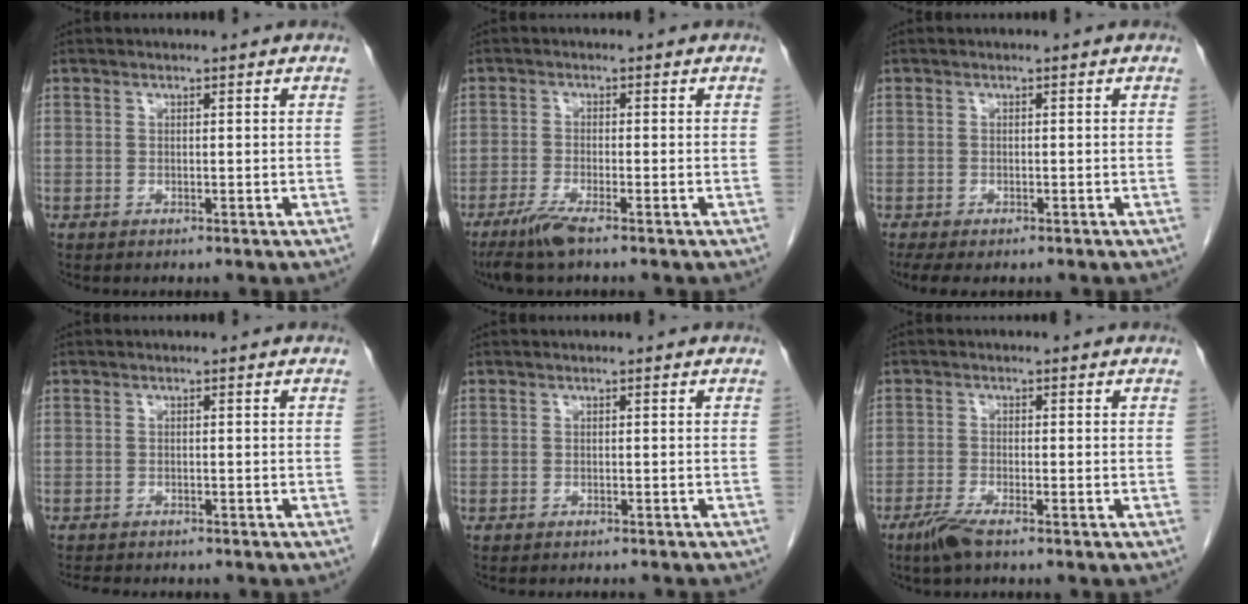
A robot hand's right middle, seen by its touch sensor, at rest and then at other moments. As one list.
[{"total": 4.1, "force": [-2.9, 0.0, 2.9], "torque": [-0.064, -0.013, -0.060]}, {"total": 4.5, "force": [-3.4, 1.7, 2.4], "torque": [-0.039, -0.013, -0.050]}, {"total": 5.2, "force": [-4.5, 1.9, 1.9], "torque": [-0.030, -0.005, -0.057]}, {"total": 4.0, "force": [-3.7, 0.5, 1.3], "torque": [-0.016, -0.009, -0.043]}, {"total": 3.3, "force": [-2.3, 0.2, 2.3], "torque": [-0.053, -0.008, -0.050]}]